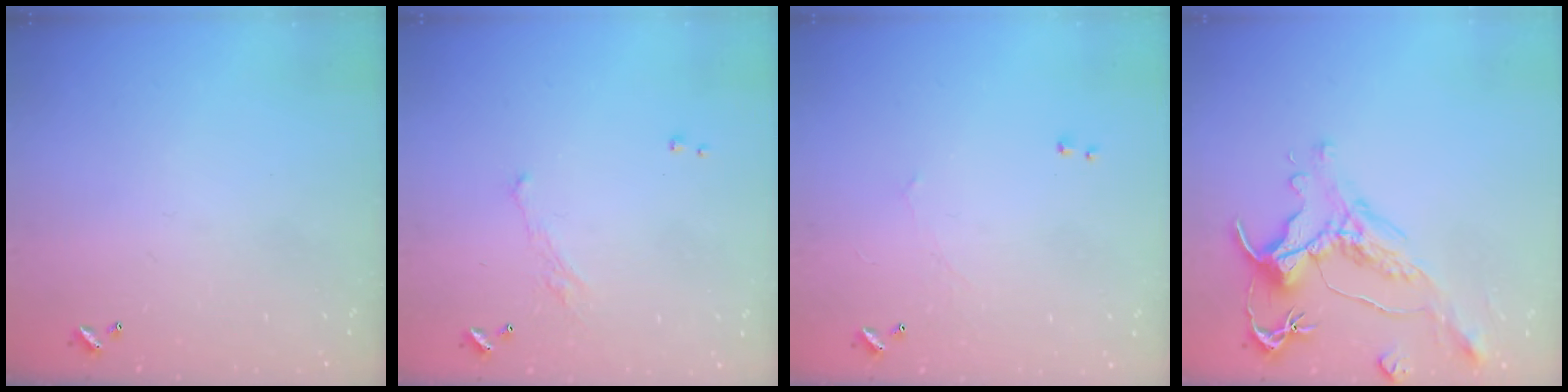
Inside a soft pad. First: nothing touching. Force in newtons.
{"total": 1.9, "press": 1.7, "slide": 0.8}
{"total": 0.7, "press": 0.1, "slide": 0.7}
{"total": 1.6, "press": 0.9, "slide": 1.3}